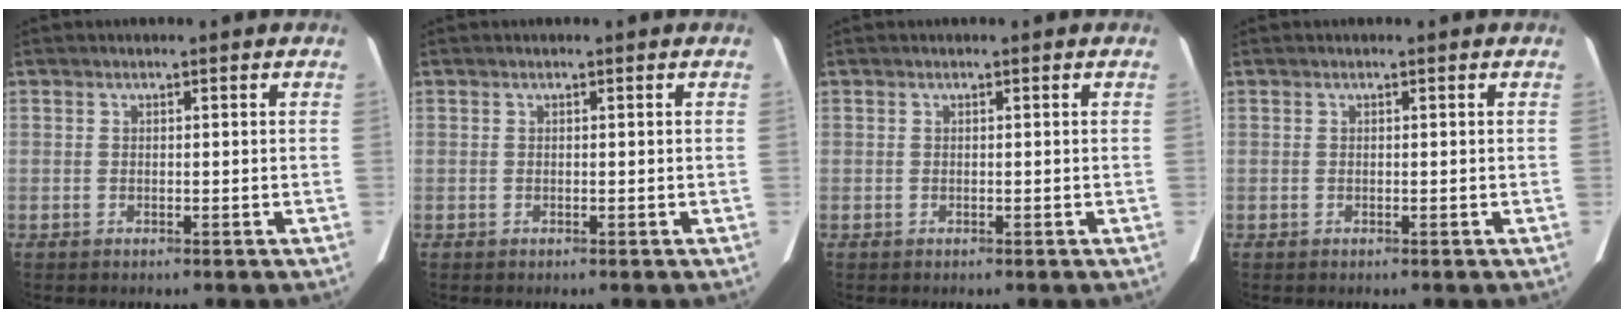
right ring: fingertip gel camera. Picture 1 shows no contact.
{"total": 0.0}
{"total": 0.0}
{"total": 0.0}